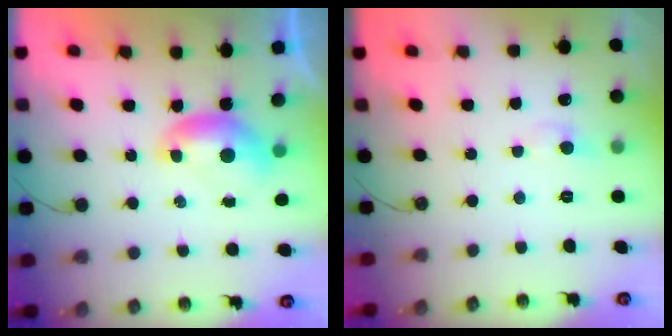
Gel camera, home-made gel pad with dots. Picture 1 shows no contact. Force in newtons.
{"total": 2.7, "press": 2.6, "slide": 0.8}